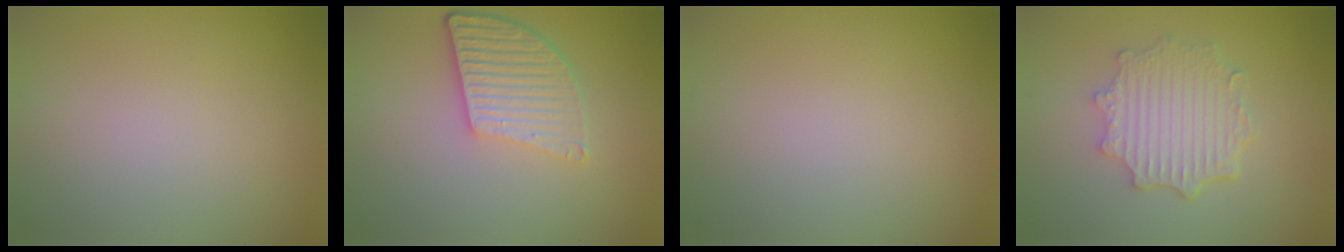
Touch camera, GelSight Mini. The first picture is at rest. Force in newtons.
{"total": 5.4, "press": 3.9, "slide": 3.7}
{"total": 0.0}
{"total": 4.6, "press": 3.7, "slide": 2.7}